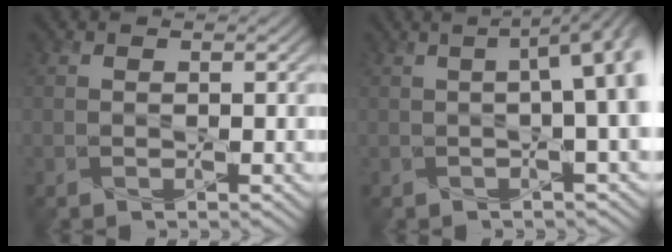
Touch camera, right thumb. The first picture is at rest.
{"total": 10.3, "force": [0.6, 3.2, 9.7], "torque": [-0.130, 0.019, -0.001]}